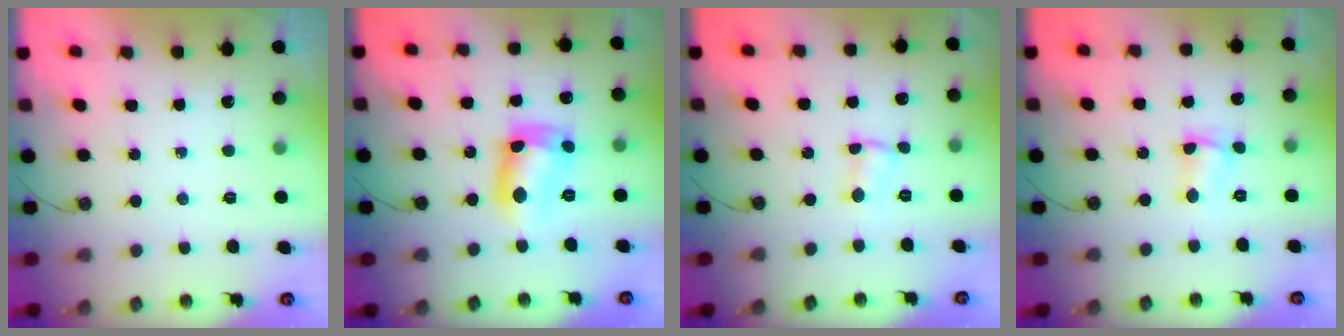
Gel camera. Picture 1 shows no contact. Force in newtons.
{"total": 13.4, "press": 13.4, "slide": 0.9}
{"total": 1.7, "press": 1.6, "slide": 0.5}
{"total": 3.3, "press": 2.7, "slide": 1.9}